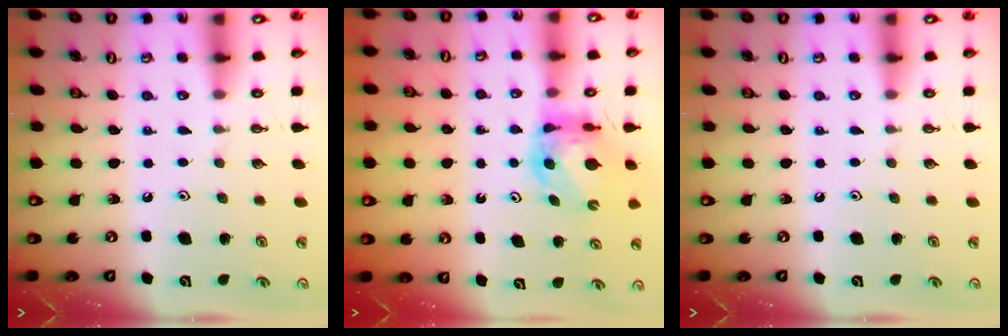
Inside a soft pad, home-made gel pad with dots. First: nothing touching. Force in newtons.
{"total": 6.2, "press": 6.2, "slide": 0.6}
{"total": 0.0}